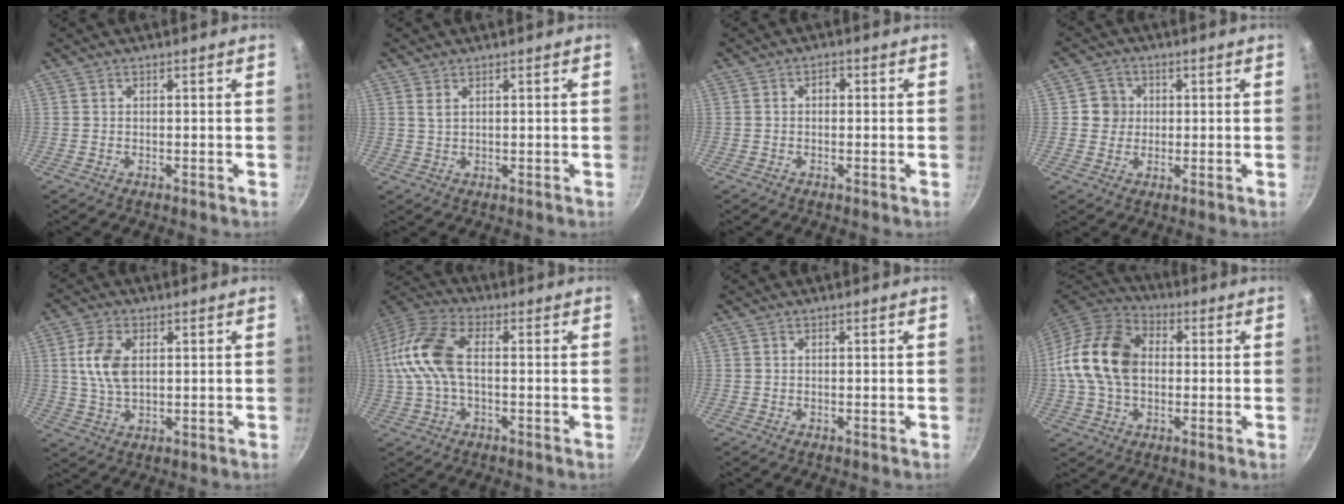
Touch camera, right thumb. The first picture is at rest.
{"total": 1.5, "force": [0.8, 0.7, 1.0], "torque": [-0.020, -0.004, 0.017]}
{"total": 1.5, "force": [0.0, 1.2, 1.0], "torque": [-0.014, 0.007, -0.003]}
{"total": 4.5, "force": [0.4, 4.4, 1.0], "torque": [0.018, 0.003, 0.000]}
{"total": 8.0, "force": [1.6, 4.6, 6.3], "torque": [-0.118, -0.001, 0.031]}
{"total": 13.3, "force": [0.5, 7.2, 11.1], "torque": [-0.232, 0.030, -0.008]}
{"total": 0.0}
{"total": 17.0, "force": [0.6, 12.1, 11.9], "torque": [-0.207, 0.029, -0.004]}